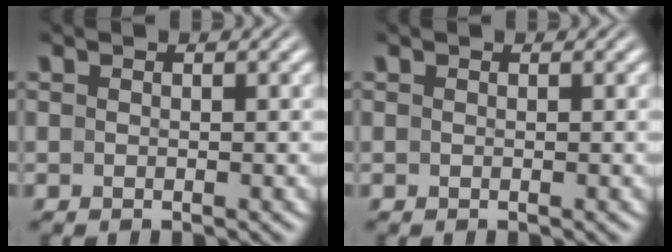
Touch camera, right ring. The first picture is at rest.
{"total": 0.0}